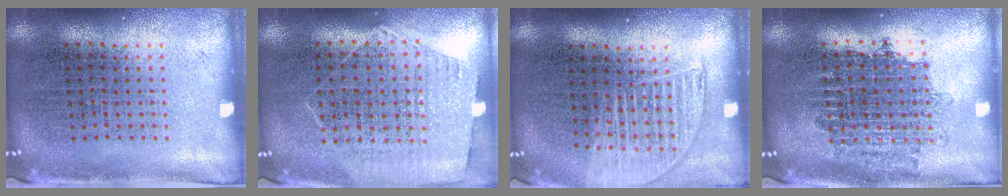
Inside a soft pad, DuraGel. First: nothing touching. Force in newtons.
{"total": 1.2, "press": 1.1, "slide": 0.5}
{"total": 1.4, "press": 1.3, "slide": 0.6}
{"total": 1.6, "press": 1.3, "slide": 0.9}